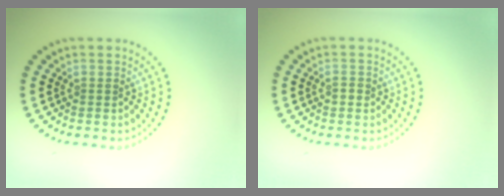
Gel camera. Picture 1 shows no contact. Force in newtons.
{"total": 0.8, "press": 0.8, "slide": 0.1}